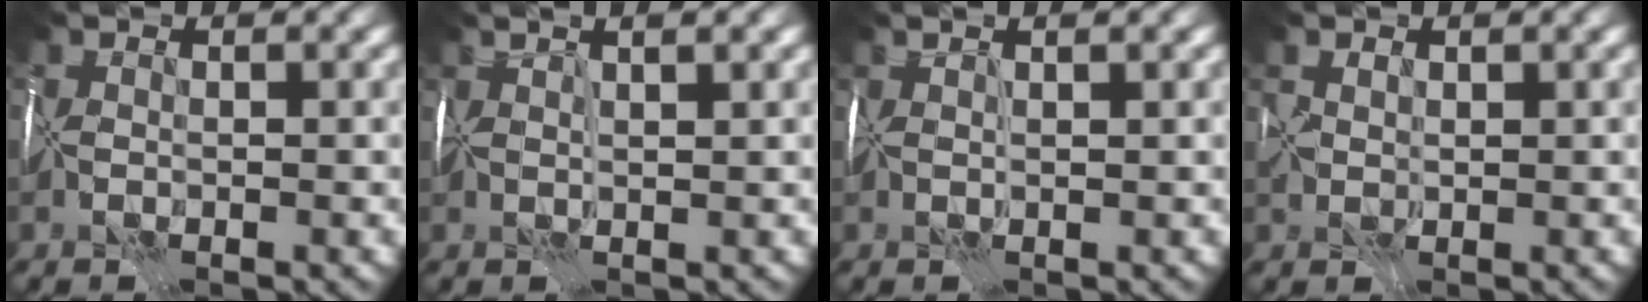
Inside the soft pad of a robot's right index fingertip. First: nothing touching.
{"total": 4.8, "force": [2.7, 1.4, 3.8], "torque": [-0.037, 0.037, 0.019]}
{"total": 2.8, "force": [1.6, 0.6, 2.1], "torque": [-0.020, 0.024, 0.009]}
{"total": 0.8, "force": [0.7, 0.2, -0.3], "torque": [0.007, 0.005, 0.015]}